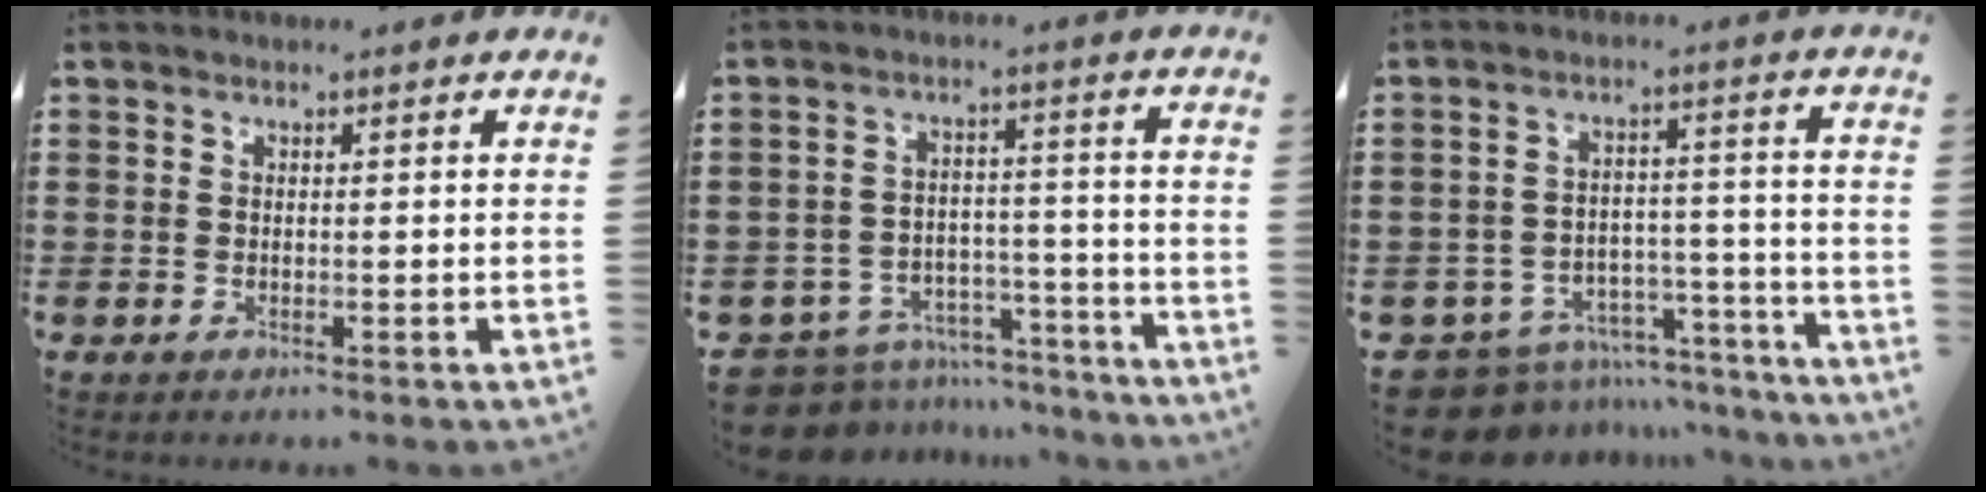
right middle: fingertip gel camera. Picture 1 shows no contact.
{"total": 8.4, "force": [-8.0, 2.0, 1.3], "torque": [-0.040, 0.023, -0.159]}
{"total": 9.0, "force": [-8.3, 2.8, 1.9], "torque": [-0.055, 0.023, -0.162]}